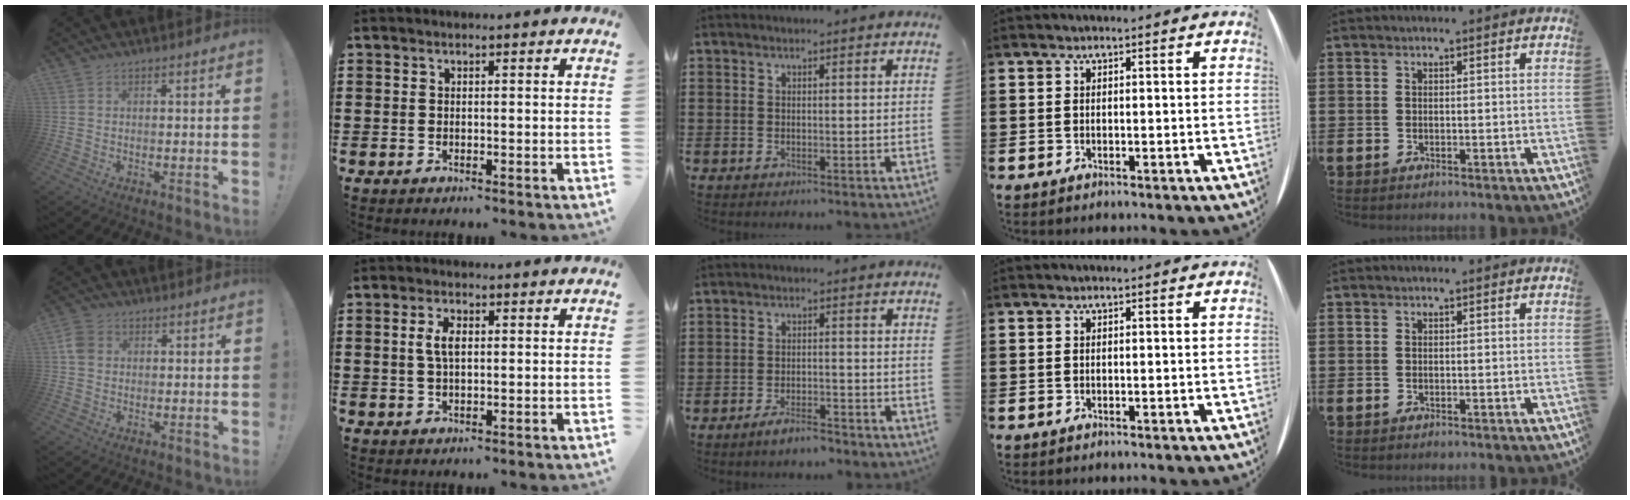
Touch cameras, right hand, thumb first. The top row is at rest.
{"thumb": {"total": 5.2, "force": [1.1, 4.1, 3.1], "torque": [-0.058, 0.009, 0.023]}, "index": {"total": 3.7, "force": [0.6, 1.6, 3.3], "torque": [-0.068, 0.009, 0.007]}, "middle": {"total": 3.3, "force": [-2.8, 0.6, 1.6], "torque": [-0.025, 0.007, -0.053]}}